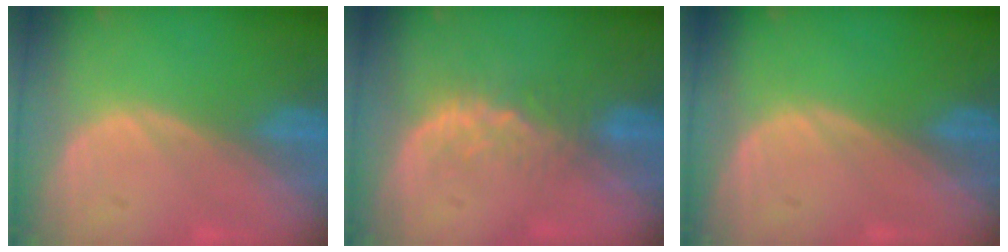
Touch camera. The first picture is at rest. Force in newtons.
{"total": 4.1, "press": 3.5, "slide": 2.1}
{"total": 0.0}